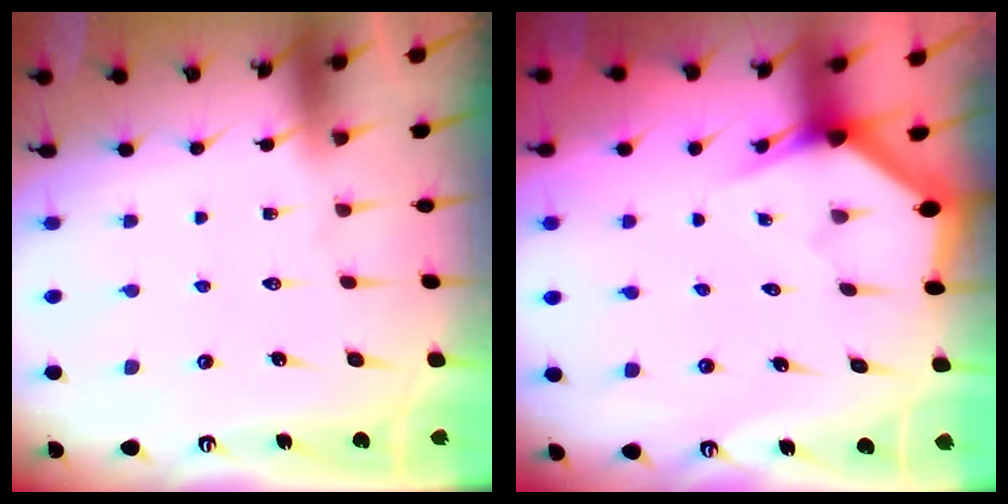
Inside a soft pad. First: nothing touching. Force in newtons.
{"total": 2.8, "press": 2.8, "slide": 0.0}